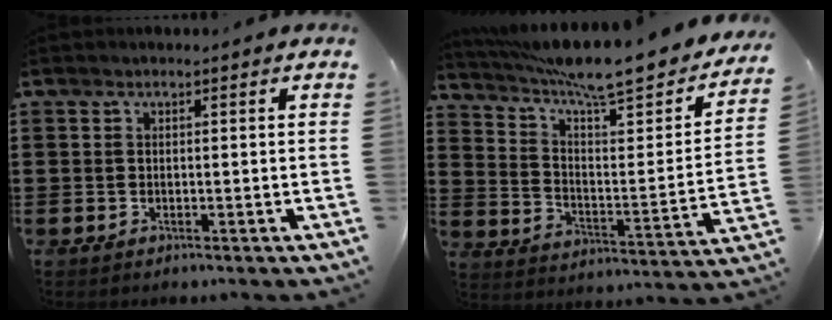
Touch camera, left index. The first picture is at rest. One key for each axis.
{"total": 9.3, "fx": 8.0, "fy": 0.8, "fz": 4.7, "tx": -0.111, "ty": -0.063, "tz": 0.128}